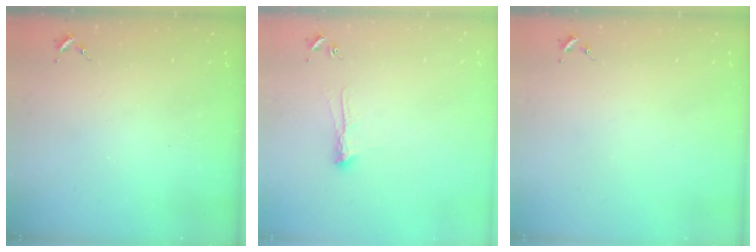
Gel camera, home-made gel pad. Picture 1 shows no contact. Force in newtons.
{"total": 6.9, "press": 6.9, "slide": 0.9}
{"total": 0.0}